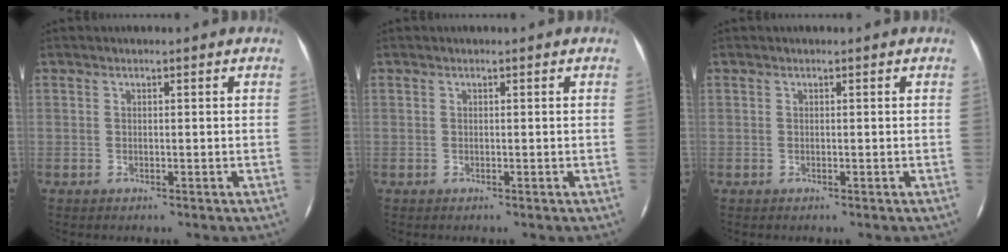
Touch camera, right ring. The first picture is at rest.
{"total": 0.0}
{"total": 0.0}